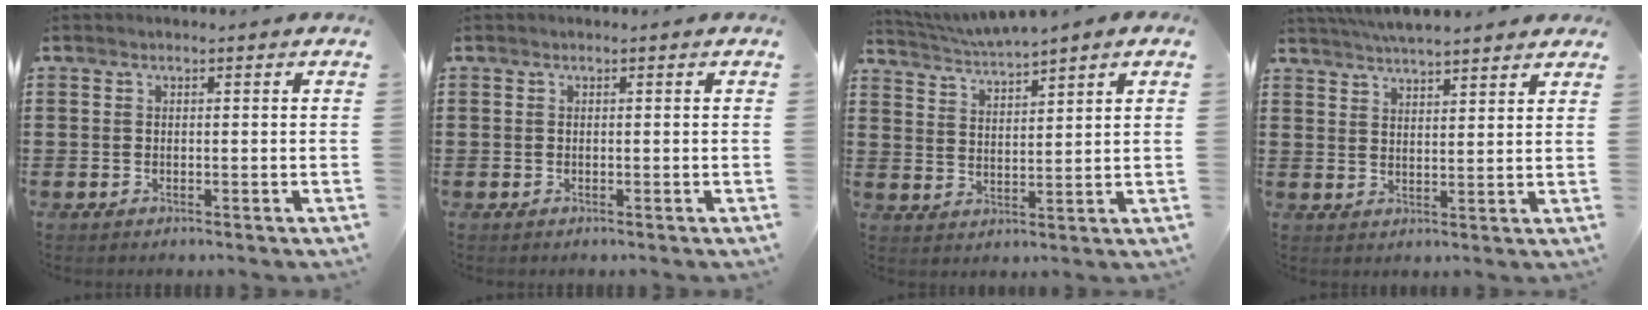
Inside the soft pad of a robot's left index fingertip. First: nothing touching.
{"total": 0.0}
{"total": 3.3, "force": [3.1, -0.2, 1.1], "torque": [-0.033, -0.015, 0.053]}
{"total": 4.6, "force": [4.4, 0.1, 1.3], "torque": [-0.038, -0.012, 0.080]}